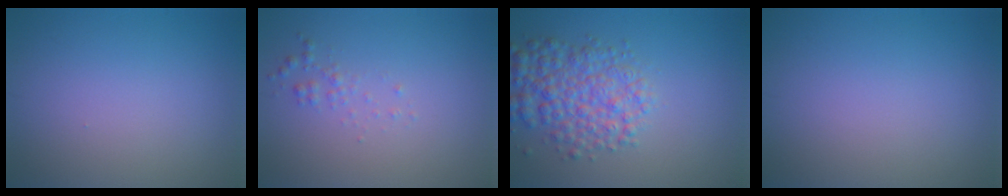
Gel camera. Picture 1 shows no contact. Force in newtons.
{"total": 0.9, "press": 0.9, "slide": 0.0}
{"total": 5.2, "press": 5.2, "slide": 0.2}
{"total": 0.0}